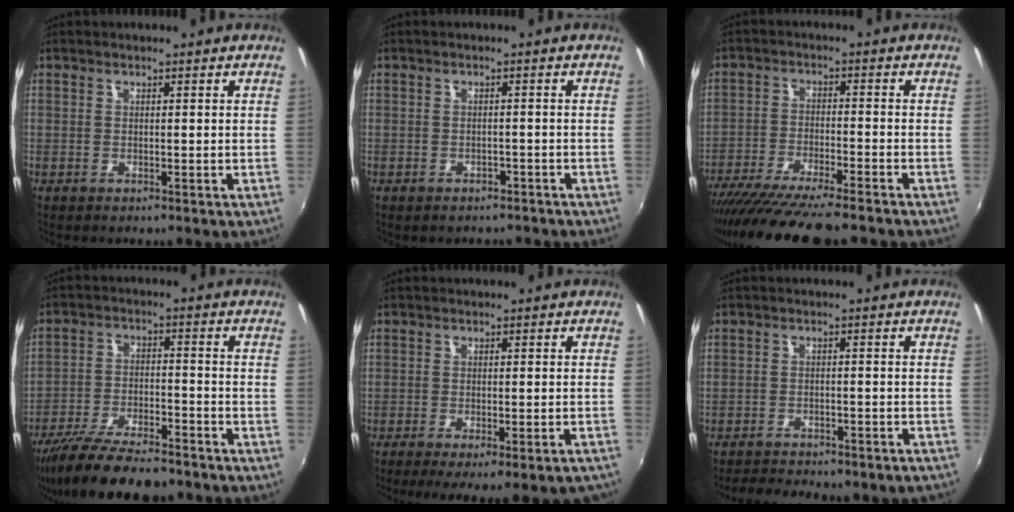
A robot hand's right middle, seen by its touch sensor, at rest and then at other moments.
{"total": 4.2, "force": [-3.4, 2.1, 1.2], "torque": [-0.024, -0.011, -0.041]}
{"total": 16.5, "force": [-14.2, 1.4, 8.4], "torque": [-0.166, -0.050, -0.231]}
{"total": 15.7, "force": [-13.0, 3.9, 7.9], "torque": [-0.166, -0.032, -0.218]}
{"total": 11.3, "force": [-8.7, 1.8, 7.0], "torque": [-0.120, -0.049, -0.117]}
{"total": 9.7, "force": [-8.7, 2.5, 3.4], "torque": [-0.083, -0.007, -0.111]}